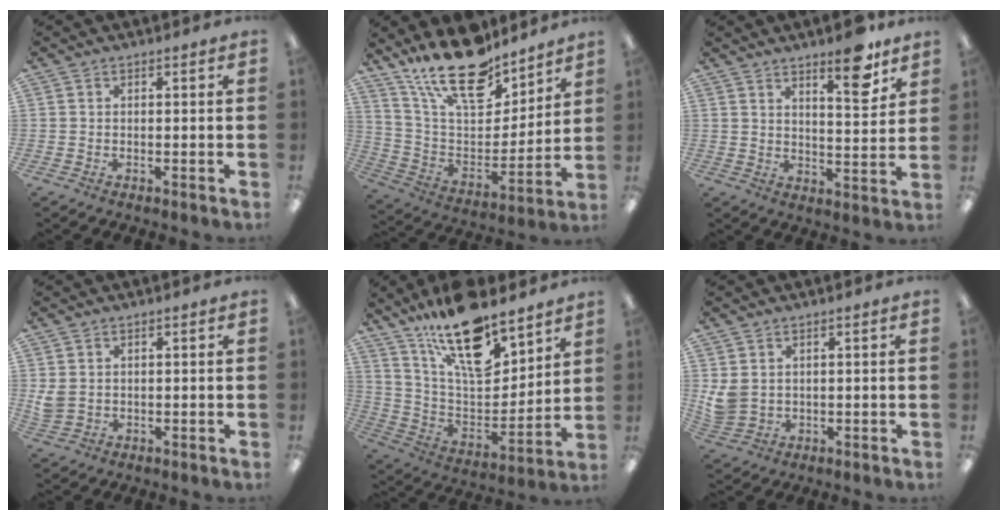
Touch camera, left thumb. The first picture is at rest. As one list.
[{"total": 21.0, "force": [16.1, 8.3, 10.8], "torque": [-0.199, -0.098, 0.285]}, {"total": 10.4, "force": [7.6, 2.6, 6.6], "torque": [-0.082, -0.048, 0.120]}, {"total": 3.0, "force": [1.0, 2.4, 1.6], "torque": [-0.032, 0.003, 0.020]}, {"total": 21.7, "force": [14.9, 8.7, 13.1], "torque": [-0.220, -0.094, 0.260]}, {"total": 4.8, "force": [1.9, 3.7, 2.4], "torque": [-0.047, -0.005, 0.039]}]